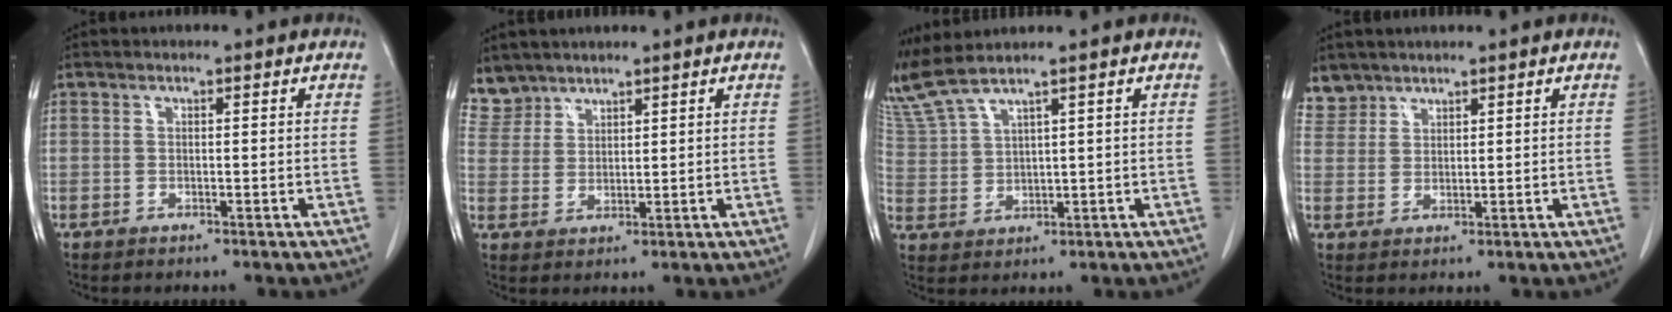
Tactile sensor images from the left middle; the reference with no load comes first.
{"total": 4.2, "force": [3.9, 1.5, -0.6], "torque": [0.014, 0.007, 0.086]}
{"total": 5.1, "force": [4.7, -0.8, 1.9], "torque": [-0.058, 0.003, 0.112]}
{"total": 3.2, "force": [2.8, 1.4, -0.5], "torque": [0.017, 0.008, 0.058]}